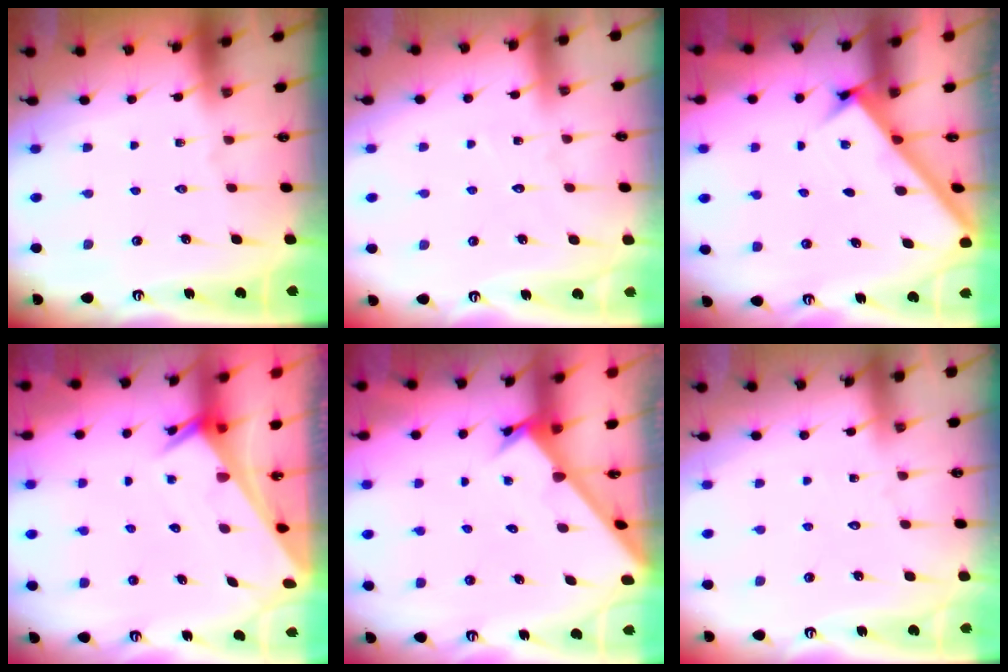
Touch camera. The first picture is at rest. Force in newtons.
{"total": 4.6, "press": 4.6, "slide": 0.4}
{"total": 2.8, "press": 2.8, "slide": 0.4}
{"total": 2.5, "press": 2.5, "slide": 0.1}
{"total": 2.7, "press": 2.7, "slide": 0.2}
{"total": 3.1, "press": 3.1, "slide": 0.3}